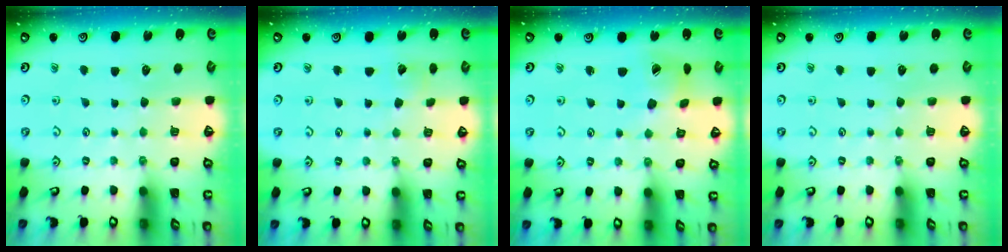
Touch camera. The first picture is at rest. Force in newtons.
{"total": 2.8, "press": 2.8, "slide": 0.2}
{"total": 9.0, "press": 8.9, "slide": 0.8}
{"total": 0.0}